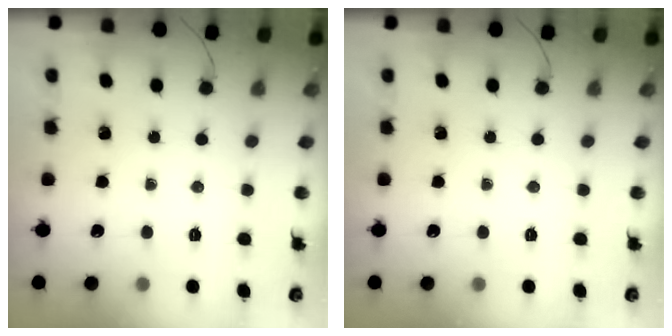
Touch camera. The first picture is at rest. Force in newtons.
{"total": 0.0}